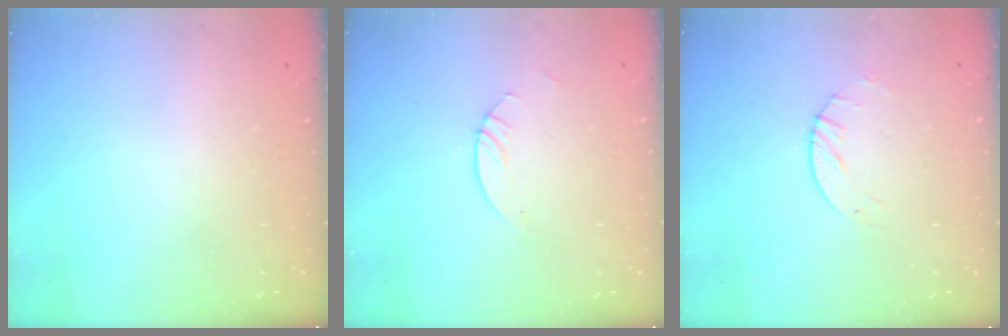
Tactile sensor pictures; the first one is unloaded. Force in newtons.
{"total": 2.4, "press": 2.4, "slide": 0.2}
{"total": 2.6, "press": 2.6, "slide": 0.3}